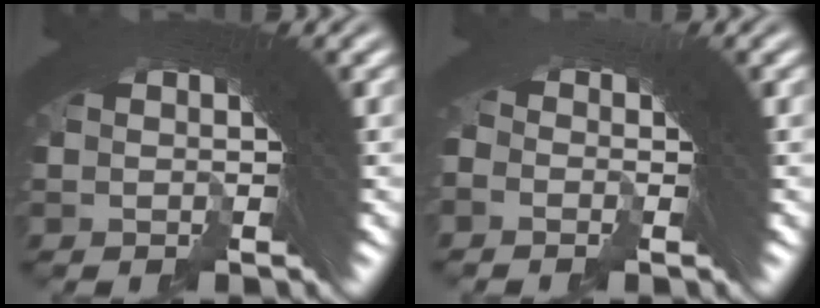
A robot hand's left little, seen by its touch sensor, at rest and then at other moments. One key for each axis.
{"total": 1.6, "fx": -1.5, "fy": 0.3, "fz": -0.5, "tx": 0.019, "ty": 0.013, "tz": -0.035}